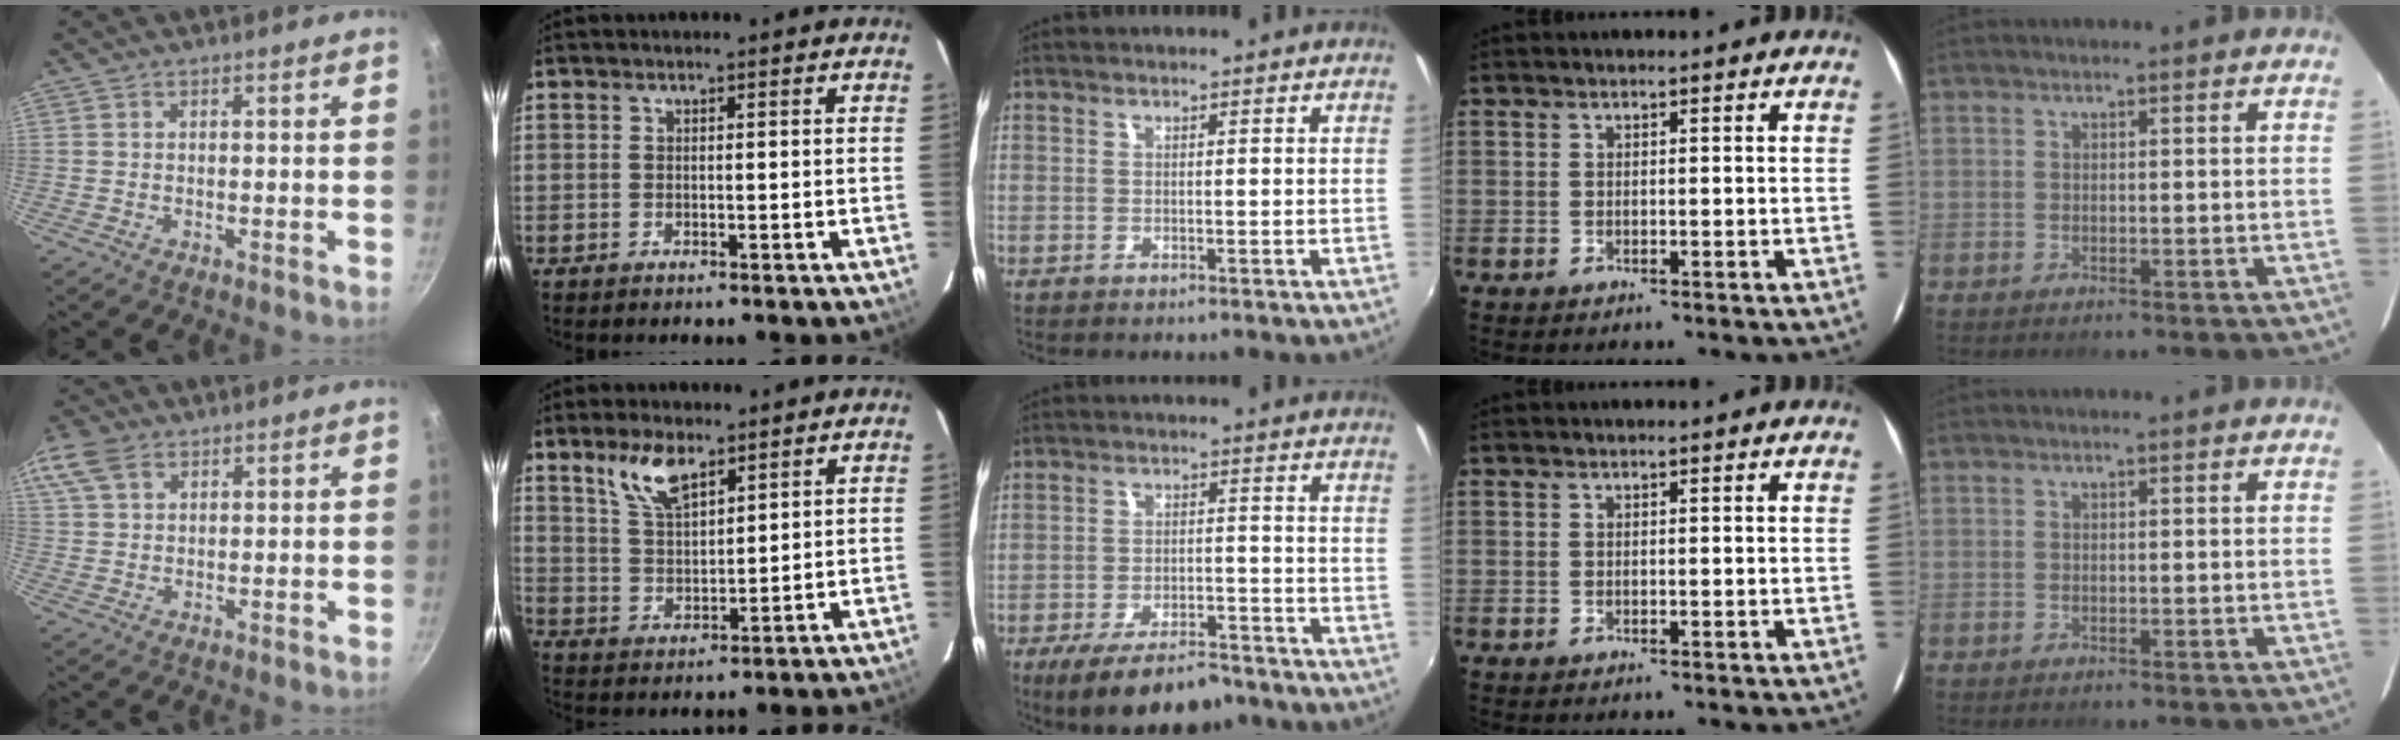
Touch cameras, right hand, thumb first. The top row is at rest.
{"thumb": {"total": 7.1, "force": [3.7, 4.5, 4.1], "torque": [-0.081, 0.010, 0.069]}, "index": {"total": 7.7, "force": [5.1, 3.3, 4.8], "torque": [-0.091, 0.009, 0.104]}, "middle": {"total": 11.9, "force": [-9.0, 4.3, 6.4], "torque": [-0.137, -0.016, -0.140]}}